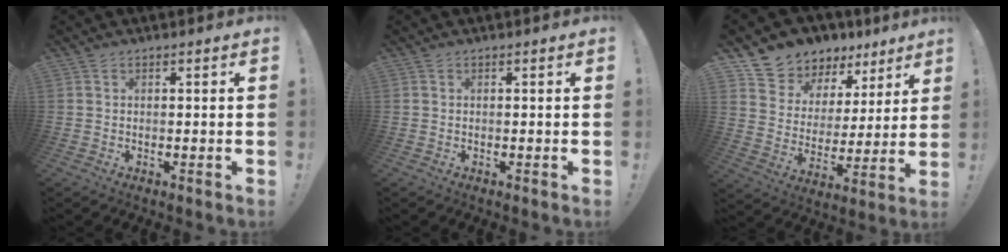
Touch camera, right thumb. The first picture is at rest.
{"total": 0.0}
{"total": 9.5, "force": [7.6, 5.5, 0.9], "torque": [-0.026, -0.069, 0.144]}